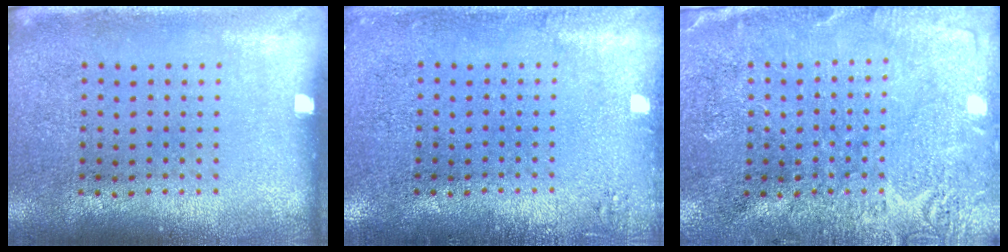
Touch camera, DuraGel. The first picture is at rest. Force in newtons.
{"total": 1.0, "press": 1.0, "slide": 0.3}
{"total": 2.7, "press": 2.7, "slide": 0.2}